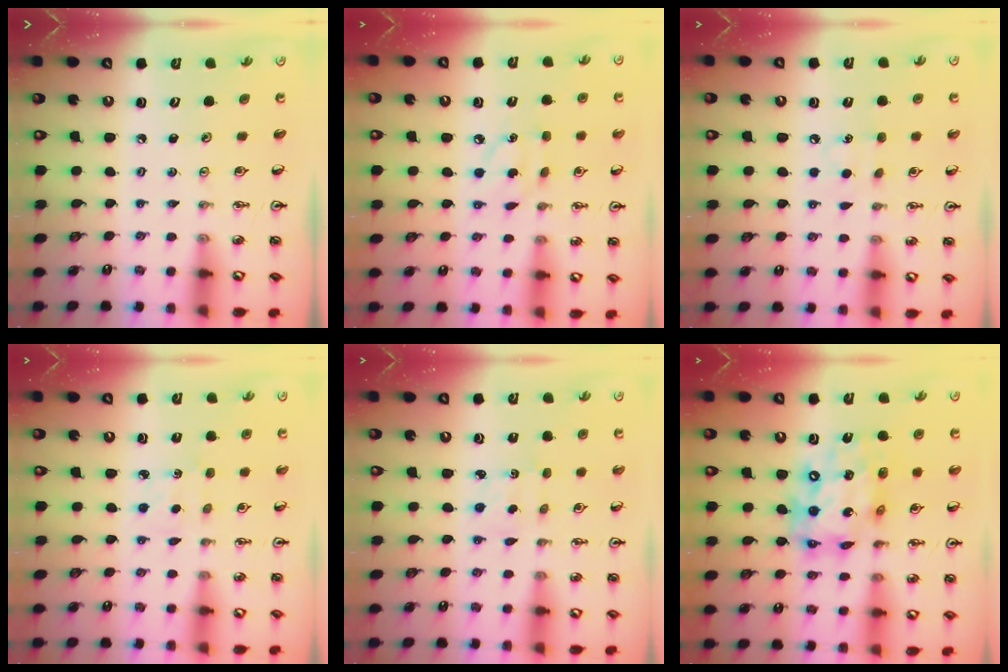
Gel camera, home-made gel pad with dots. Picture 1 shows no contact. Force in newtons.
{"total": 4.4, "press": 4.3, "slide": 0.5}
{"total": 6.8, "press": 6.8, "slide": 0.7}
{"total": 2.2, "press": 2.2, "slide": 0.3}
{"total": 1.7, "press": 1.6, "slide": 0.5}
{"total": 16.4, "press": 16.3, "slide": 1.4}